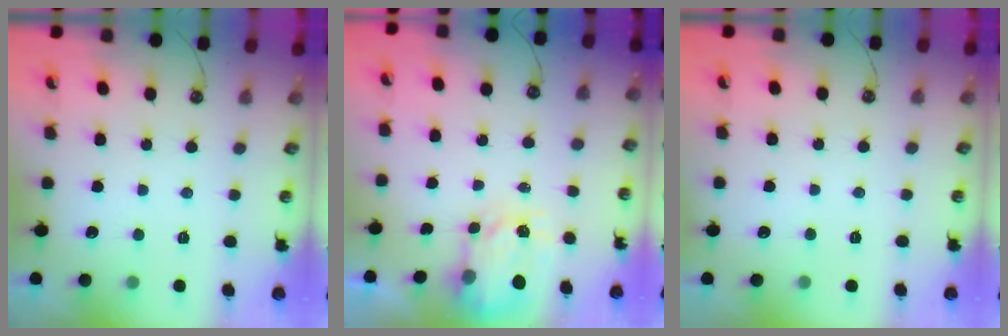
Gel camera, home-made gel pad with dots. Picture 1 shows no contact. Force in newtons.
{"total": 3.7, "press": 3.7, "slide": 0.4}
{"total": 0.0}